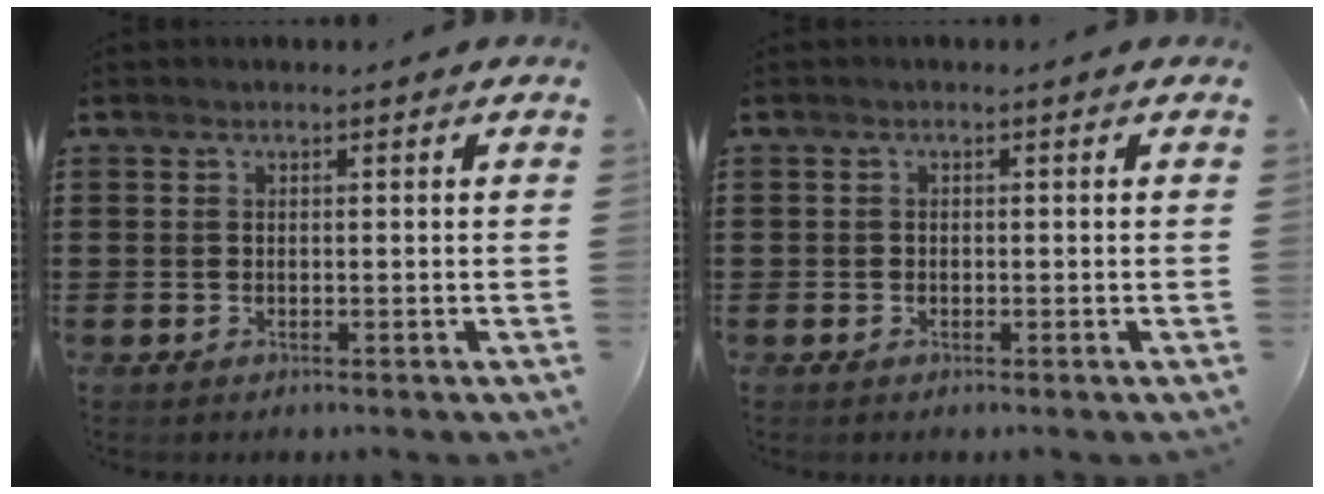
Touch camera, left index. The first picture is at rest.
{"total": 0.6, "force": [-0.3, 0.5, 0.1], "torque": [-0.003, 0.002, -0.007]}